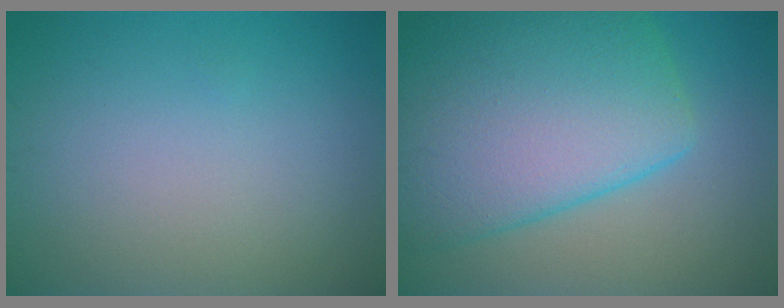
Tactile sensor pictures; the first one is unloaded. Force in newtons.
{"total": 12.0, "press": 12.0, "slide": 0.5}